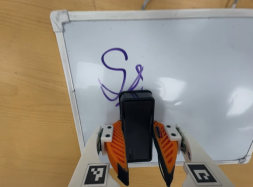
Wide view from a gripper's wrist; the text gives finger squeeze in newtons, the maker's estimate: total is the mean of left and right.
{"total": 13.4, "left": 13.1, "right": 13.8}